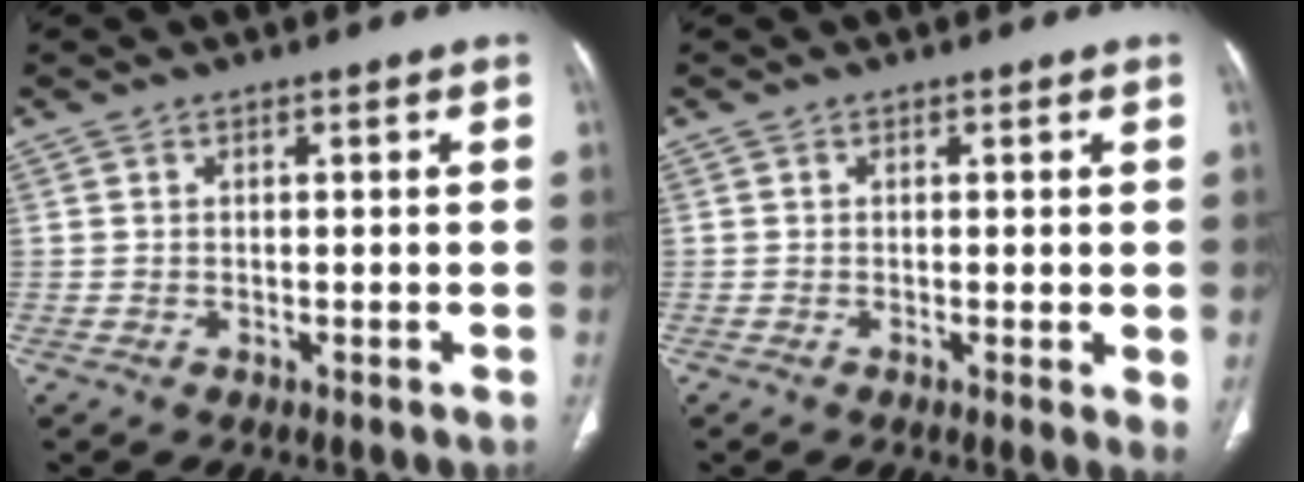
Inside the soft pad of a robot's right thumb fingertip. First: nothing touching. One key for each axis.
{"total": 2.7, "fx": 0.0, "fy": 0.6, "fz": 2.6, "tx": -0.040, "ty": -0.010, "tz": -0.004}